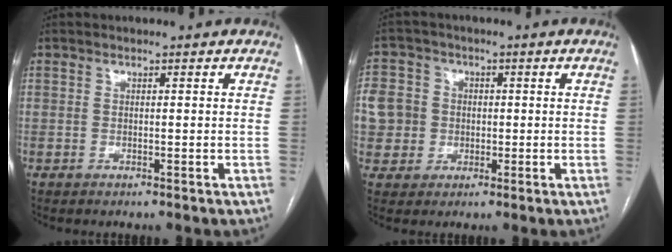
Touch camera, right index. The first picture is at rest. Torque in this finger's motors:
{"motor_torque": [2.14, 0.00, 1.05, 0.21]}